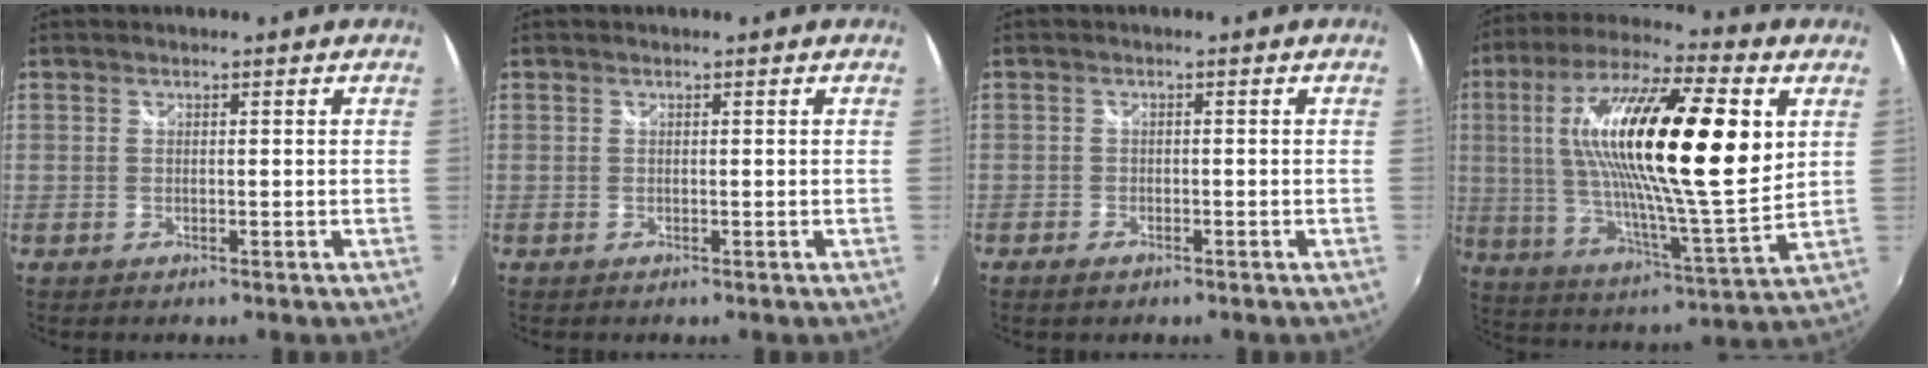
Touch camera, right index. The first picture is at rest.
{"total": 0.0}
{"total": 2.0, "force": [-1.4, 1.1, 0.8], "torque": [-0.022, -0.003, -0.027]}
{"total": 26.3, "force": [6.5, 6.0, 24.8], "torque": [-0.440, 0.013, 0.105]}